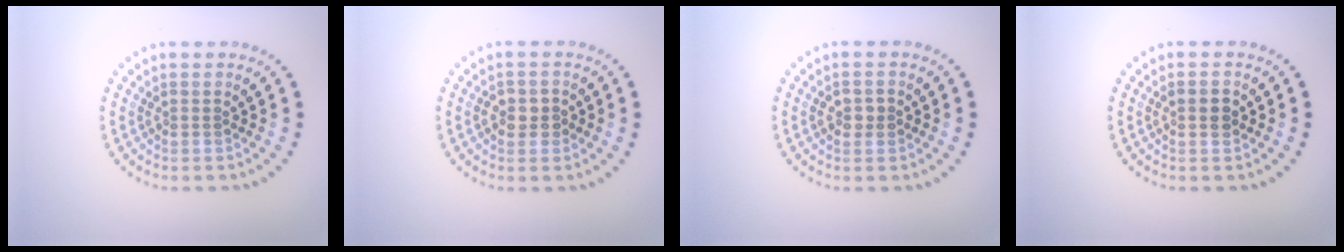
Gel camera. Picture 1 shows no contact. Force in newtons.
{"total": 1.9, "press": 1.9, "slide": 0.5}
{"total": 1.6, "press": 1.6, "slide": 0.2}
{"total": 1.3, "press": 1.3, "slide": 0.1}